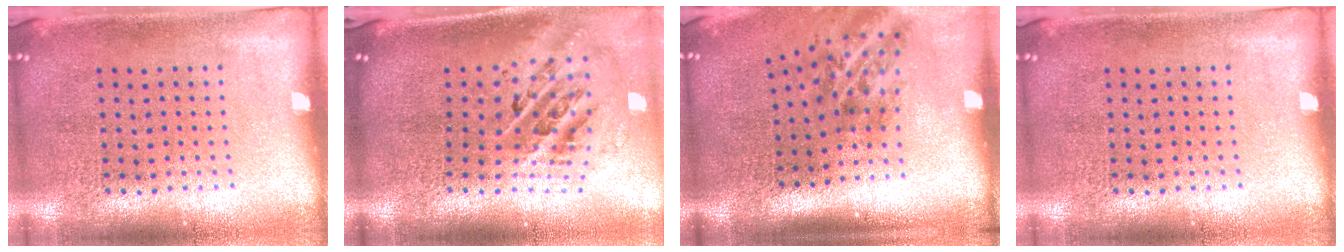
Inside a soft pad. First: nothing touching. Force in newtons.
{"total": 2.3, "press": 1.6, "slide": 1.7}
{"total": 2.0, "press": 1.2, "slide": 1.6}
{"total": 0.0}